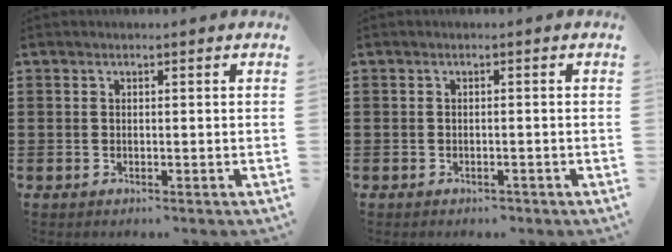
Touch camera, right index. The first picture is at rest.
{"total": 0.8, "force": [-0.7, 0.2, 0.3], "torque": [-0.010, -0.004, -0.015]}